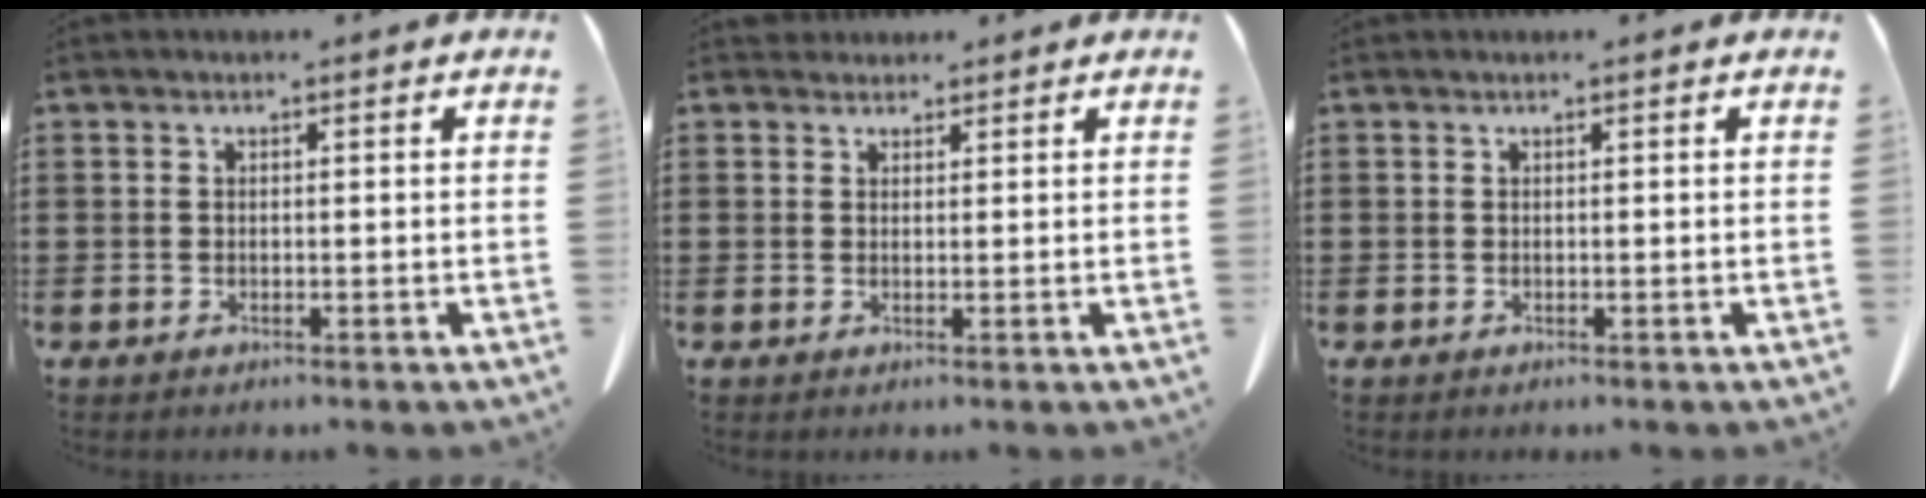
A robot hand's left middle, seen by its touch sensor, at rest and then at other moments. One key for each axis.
{"total": 1.7, "fx": 1.6, "fy": 0.7, "fz": 0.0, "tx": -0.006, "ty": 0.001, "tz": 0.033}
{"total": 0.0}